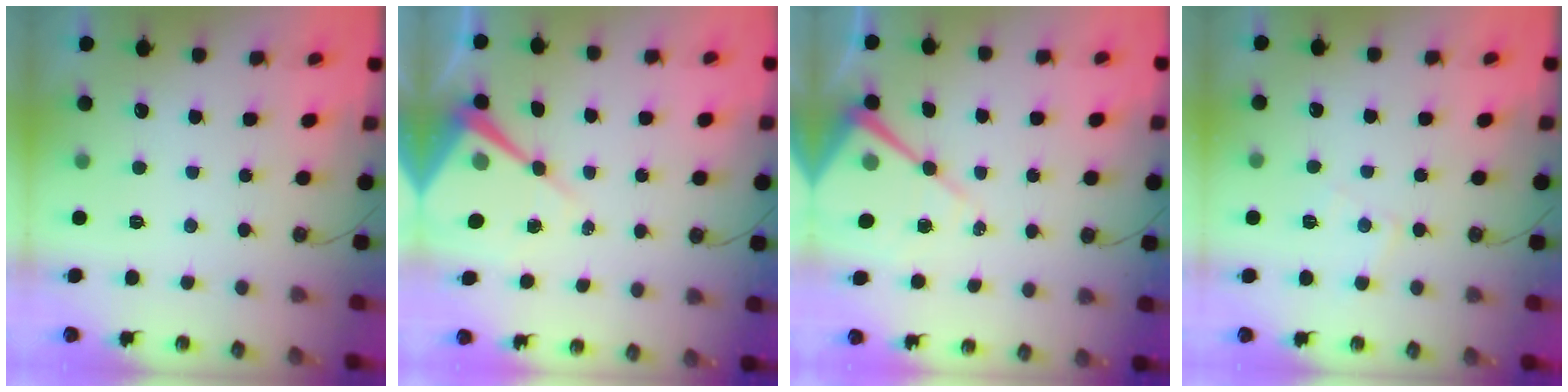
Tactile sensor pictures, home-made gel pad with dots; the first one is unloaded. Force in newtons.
{"total": 10.4, "press": 10.4, "slide": 0.8}
{"total": 12.4, "press": 12.3, "slide": 1.3}
{"total": 5.7, "press": 5.6, "slide": 0.8}